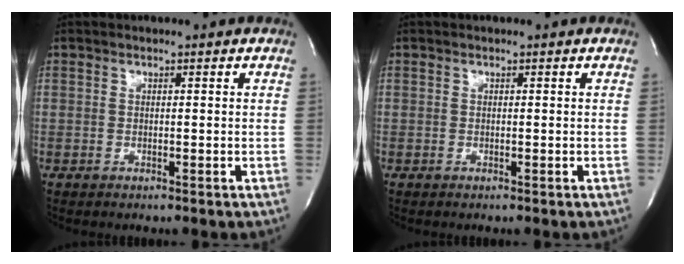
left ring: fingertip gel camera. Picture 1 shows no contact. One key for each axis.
{"total": 0.0}